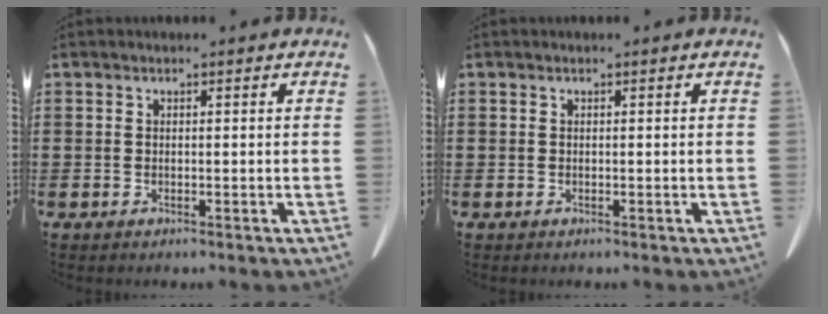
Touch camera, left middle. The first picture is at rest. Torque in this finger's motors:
{"motor_torque": [-0.35, -0.36, 0.00, -0.01]}